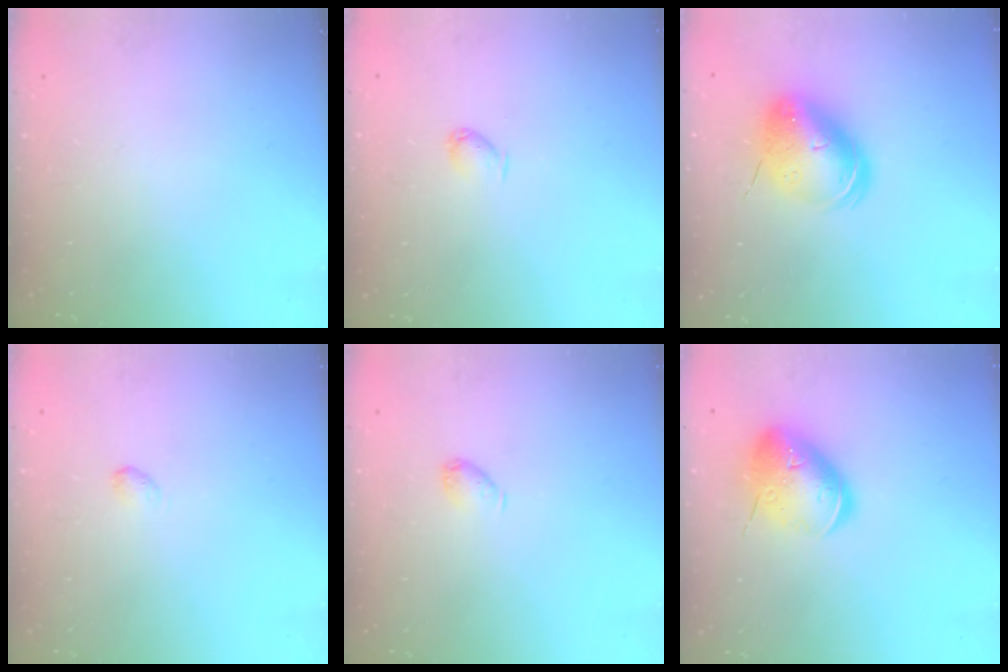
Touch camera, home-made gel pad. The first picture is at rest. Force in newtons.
{"total": 3.5, "press": 3.5, "slide": 0.6}
{"total": 13.0, "press": 12.7, "slide": 2.4}
{"total": 2.8, "press": 2.7, "slide": 0.5}
{"total": 5.1, "press": 5.0, "slide": 0.9}
{"total": 17.6, "press": 17.4, "slide": 2.7}